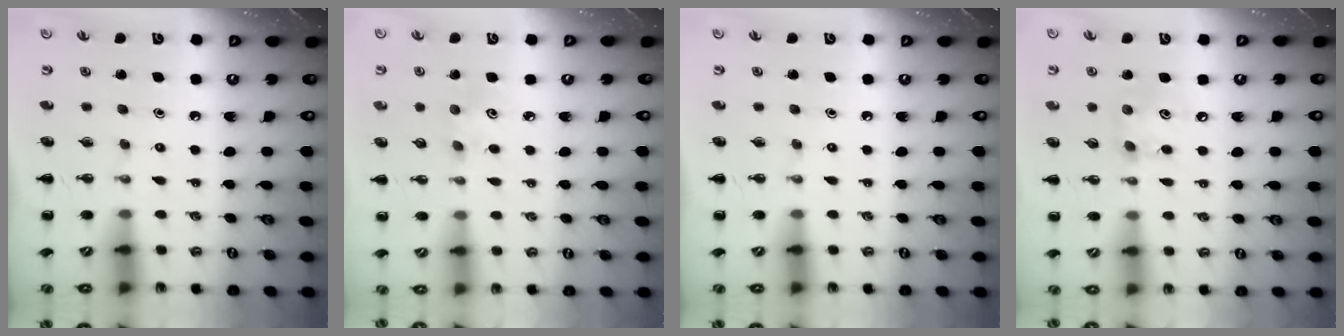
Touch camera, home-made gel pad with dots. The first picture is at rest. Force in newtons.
{"total": 2.9, "press": 2.8, "slide": 0.8}
{"total": 0.0}
{"total": 6.2, "press": 6.2, "slide": 0.6}